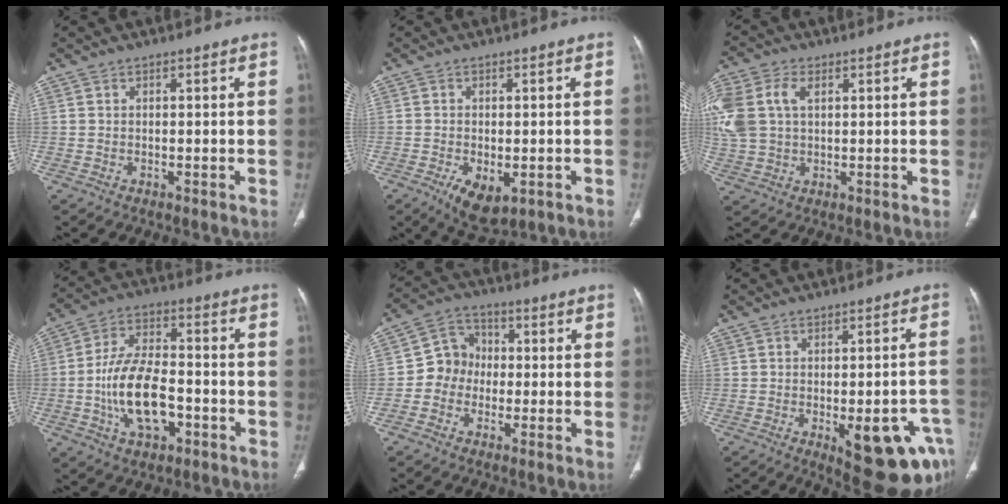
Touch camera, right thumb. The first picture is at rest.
{"total": 7.1, "force": [-2.7, 3.9, 5.3], "torque": [-0.080, -0.006, -0.034]}
{"total": 14.9, "force": [3.8, 10.3, 10.0], "torque": [-0.272, 0.025, 0.076]}
{"total": 13.8, "force": [-3.9, 7.7, 10.8], "torque": [-0.189, 0.030, -0.066]}
{"total": 7.1, "force": [-1.3, 6.4, 2.7], "torque": [-0.018, 0.027, -0.038]}
{"total": 16.0, "force": [-6.4, 6.0, 13.3], "torque": [-0.101, 0.026, -0.062]}